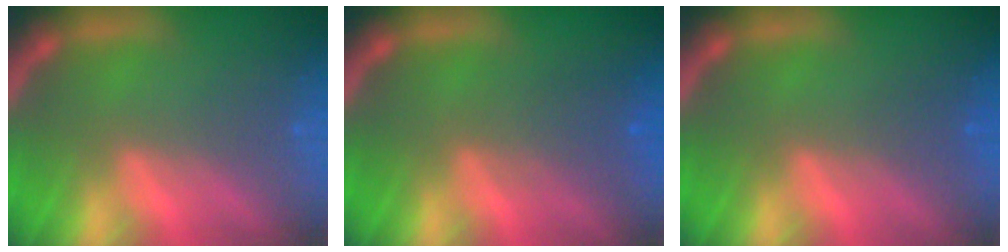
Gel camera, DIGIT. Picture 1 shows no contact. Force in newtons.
{"total": 2.5}
{"total": 1.0}